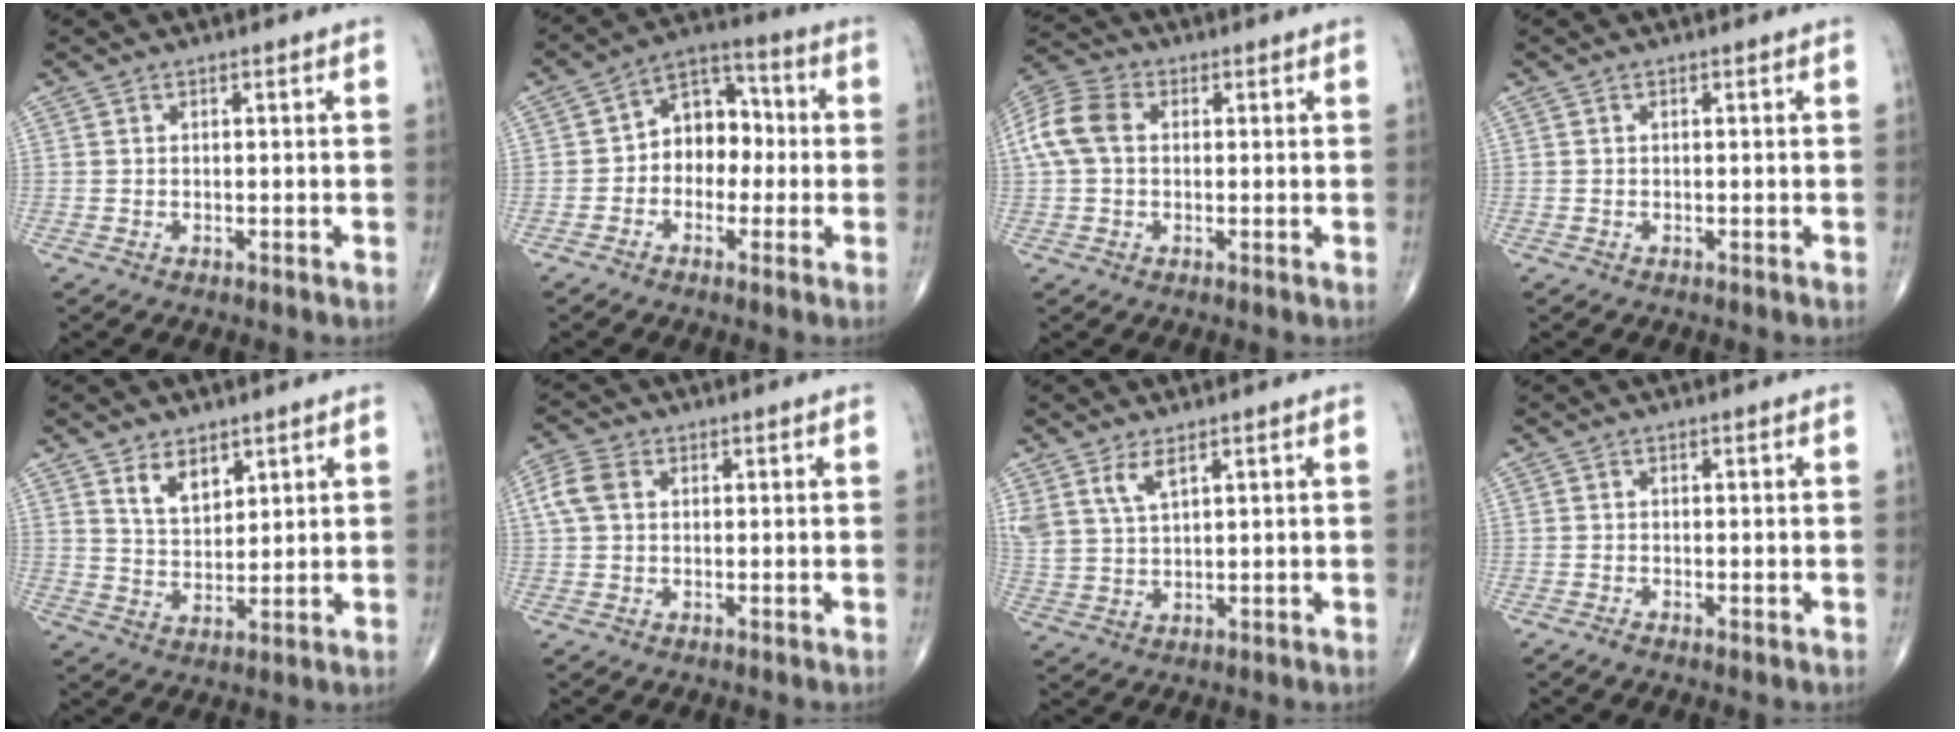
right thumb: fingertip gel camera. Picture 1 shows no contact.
{"total": 9.7, "force": [-0.7, 7.2, 6.4], "torque": [-0.057, 0.040, -0.027]}
{"total": 8.7, "force": [1.0, 6.1, 6.1], "torque": [-0.137, 0.027, 0.015]}
{"total": 0.0}
{"total": 6.0, "force": [3.7, 3.4, 3.4], "torque": [-0.040, -0.032, 0.073]}
{"total": 4.8, "force": [1.1, 3.4, 3.2], "torque": [-0.078, 0.013, 0.018]}
{"total": 5.4, "force": [3.3, 2.1, 3.6], "torque": [-0.076, -0.014, 0.074]}
{"total": 0.8, "force": [-0.5, 0.1, 0.7], "torque": [-0.014, -0.003, -0.013]}